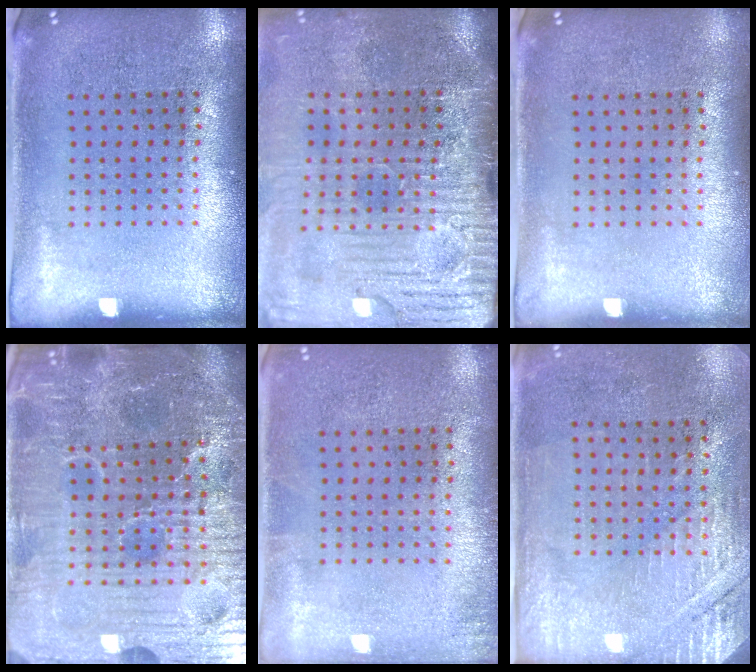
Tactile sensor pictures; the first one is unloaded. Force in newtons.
{"total": 4.8, "press": 4.2, "slide": 2.4}
{"total": 0.0}
{"total": 6.8, "press": 6.2, "slide": 2.8}
{"total": 0.8, "press": 0.8, "slide": 0.1}
{"total": 2.9, "press": 2.7, "slide": 1.1}